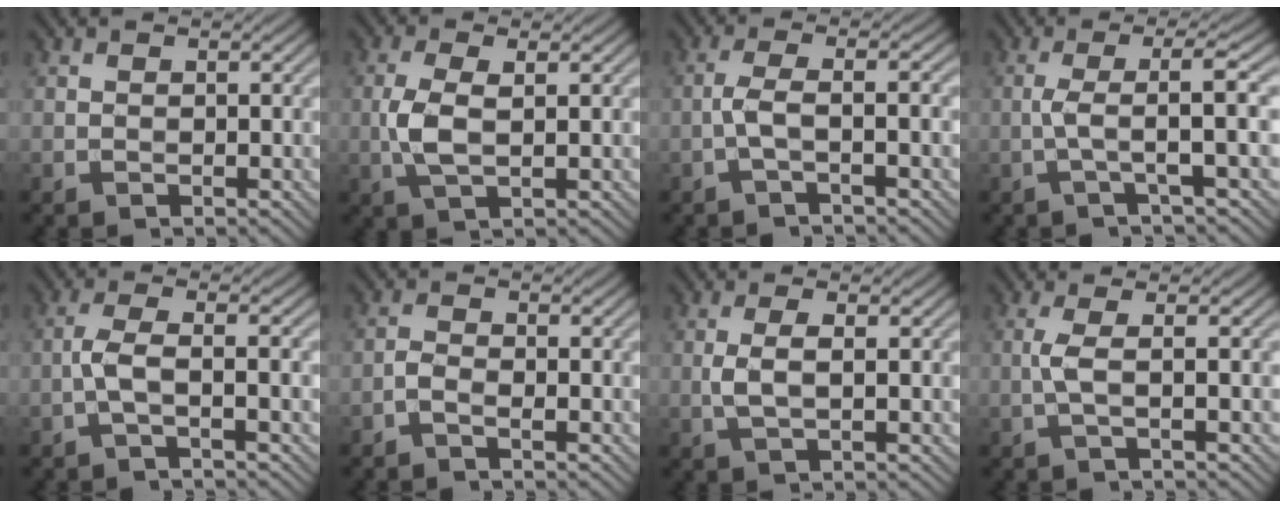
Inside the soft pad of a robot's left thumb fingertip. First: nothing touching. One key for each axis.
{"total": 4.2, "fx": 0.1, "fy": 1.6, "fz": 3.8, "tx": -0.098, "ty": 0.001, "tz": 0.002}
{"total": 3.6, "fx": -1.1, "fy": 0.7, "fz": 3.3, "tx": -0.061, "ty": 0.011, "tz": -0.035}
{"total": 4.5, "fx": -0.4, "fy": 0.2, "fz": 4.4, "tx": -0.078, "ty": 0.013, "tz": -0.022}
{"total": 3.6, "fx": -1.1, "fy": 0.6, "fz": 3.4, "tx": -0.068, "ty": 0.009, "tz": -0.033}
{"total": 1.6, "fx": -1.0, "fy": 0.5, "fz": 1.1, "tx": -0.026, "ty": 0.001, "tz": -0.027}
{"total": 2.9, "fx": 0.1, "fy": 0.8, "fz": 2.8, "tx": -0.062, "ty": 0.002, "tz": 0.002}
{"total": 2.7, "fx": -0.1, "fy": 0.5, "fz": 2.6, "tx": -0.051, "ty": 0.006, "tz": -0.012}